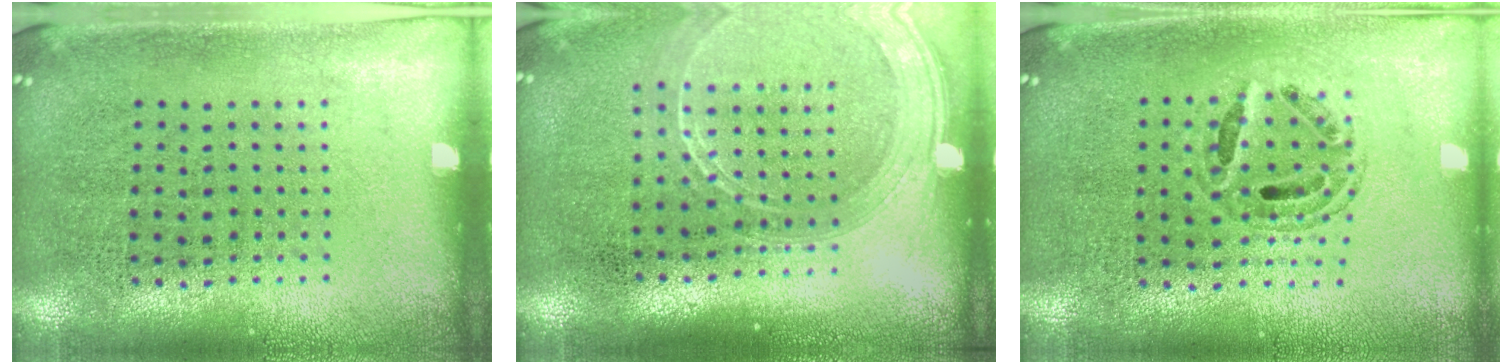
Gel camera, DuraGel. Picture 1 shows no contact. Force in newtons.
{"total": 1.9, "press": 1.7, "slide": 0.8}
{"total": 0.7, "press": 0.7, "slide": 0.2}